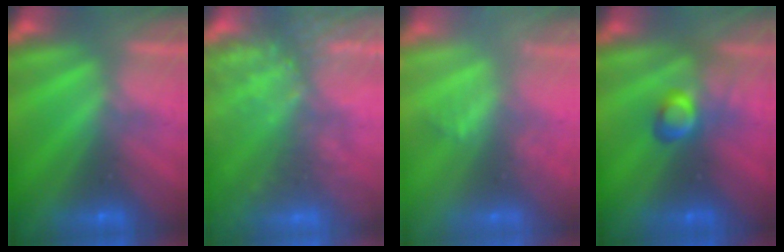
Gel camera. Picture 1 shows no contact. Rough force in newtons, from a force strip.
{"total": 7.0}
{"total": 2.1}
{"total": 2.8}